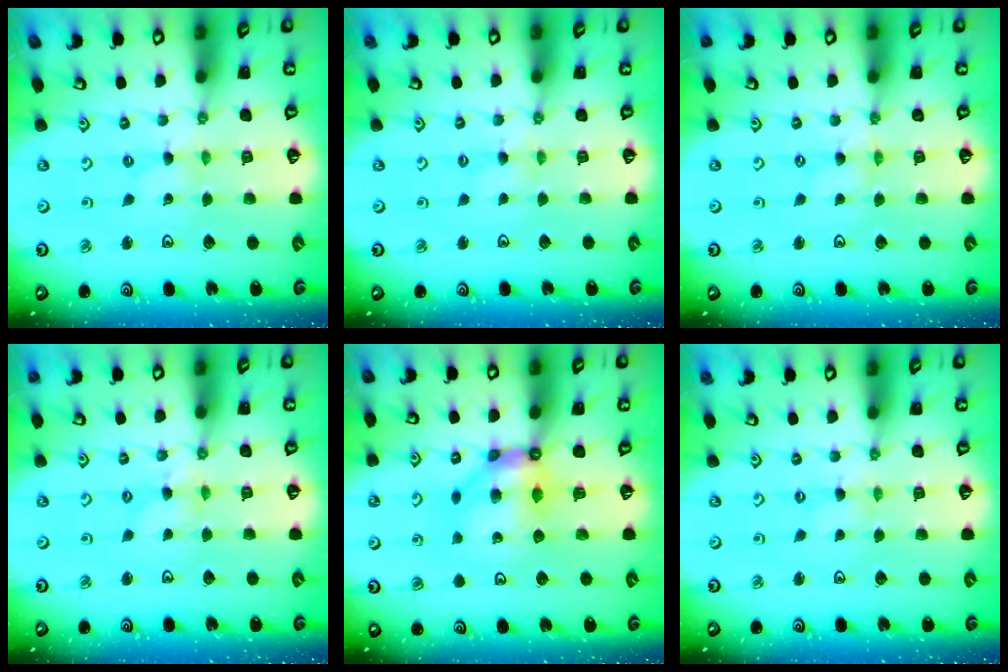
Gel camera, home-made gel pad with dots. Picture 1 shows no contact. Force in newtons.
{"total": 2.1, "press": 2.1, "slide": 0.4}
{"total": 0.7, "press": 0.7, "slide": 0.2}
{"total": 3.0, "press": 3.0, "slide": 0.4}
{"total": 8.4, "press": 8.3, "slide": 0.6}
{"total": 0.0}